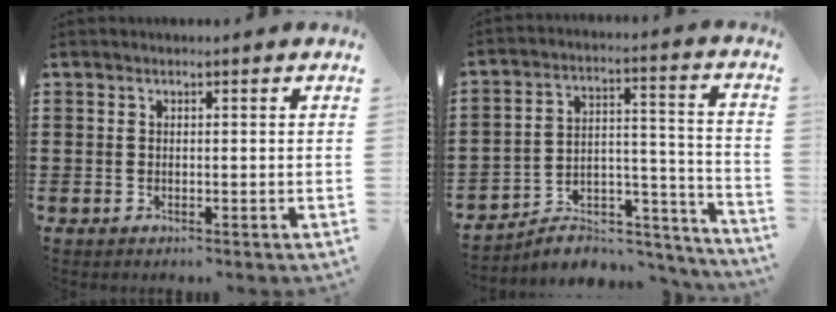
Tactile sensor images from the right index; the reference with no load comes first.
{"total": 6.6, "force": [-5.8, 2.4, 1.9], "torque": [-0.027, 0.014, -0.109]}